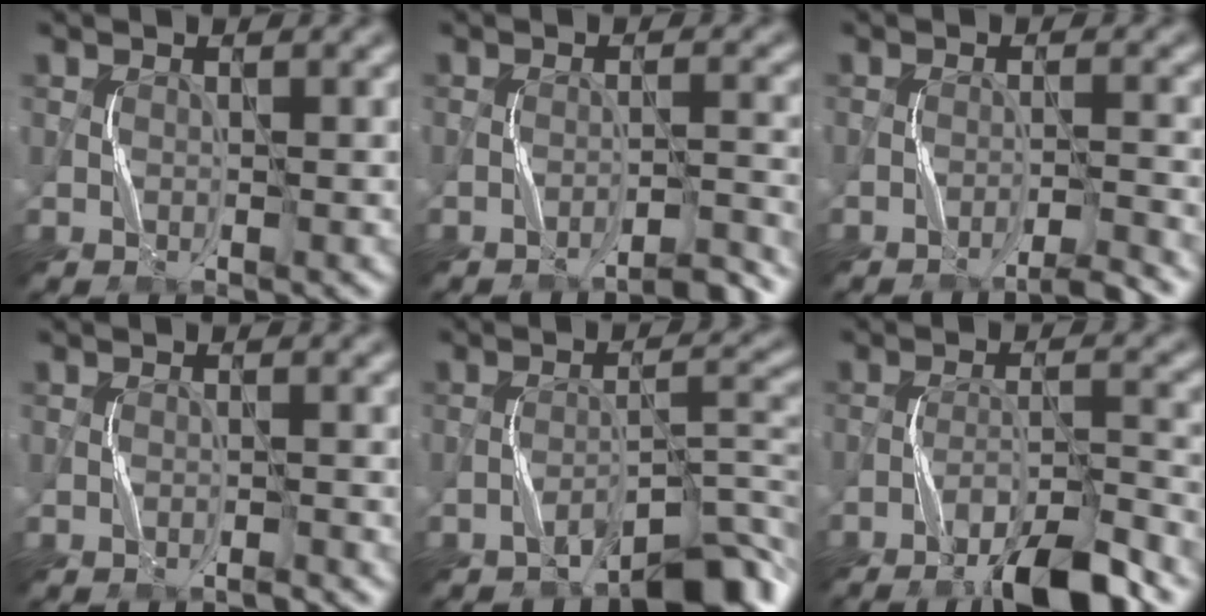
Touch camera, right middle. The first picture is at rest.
{"total": 2.5, "force": [-2.3, -0.2, 0.8], "torque": [-0.009, 0.013, -0.041]}
{"total": 2.4, "force": [-2.1, -0.3, 1.1], "torque": [-0.015, 0.010, -0.042]}
{"total": 0.8, "force": [-0.7, -0.1, 0.2], "torque": [-0.004, 0.006, -0.014]}
{"total": 5.7, "force": [-4.5, 1.3, 3.3], "torque": [-0.041, 0.018, -0.071]}
{"total": 7.2, "force": [-5.4, 0.8, 4.6], "torque": [-0.075, 0.006, -0.092]}